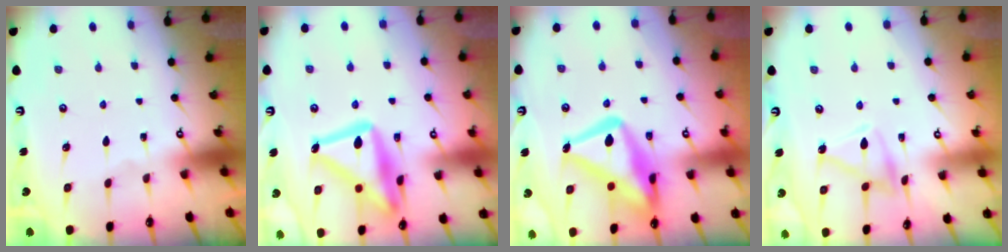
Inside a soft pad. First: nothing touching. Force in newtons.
{"total": 21.5, "press": 21.4, "slide": 1.5}
{"total": 19.6, "press": 19.5, "slide": 1.7}
{"total": 11.4, "press": 11.4, "slide": 0.7}